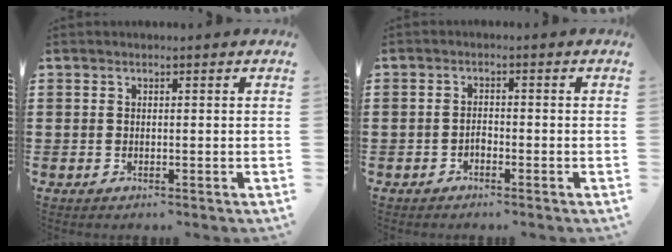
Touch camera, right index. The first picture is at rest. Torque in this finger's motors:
{"motor_torque": [1.85, 0.29, 0.04, -0.06]}